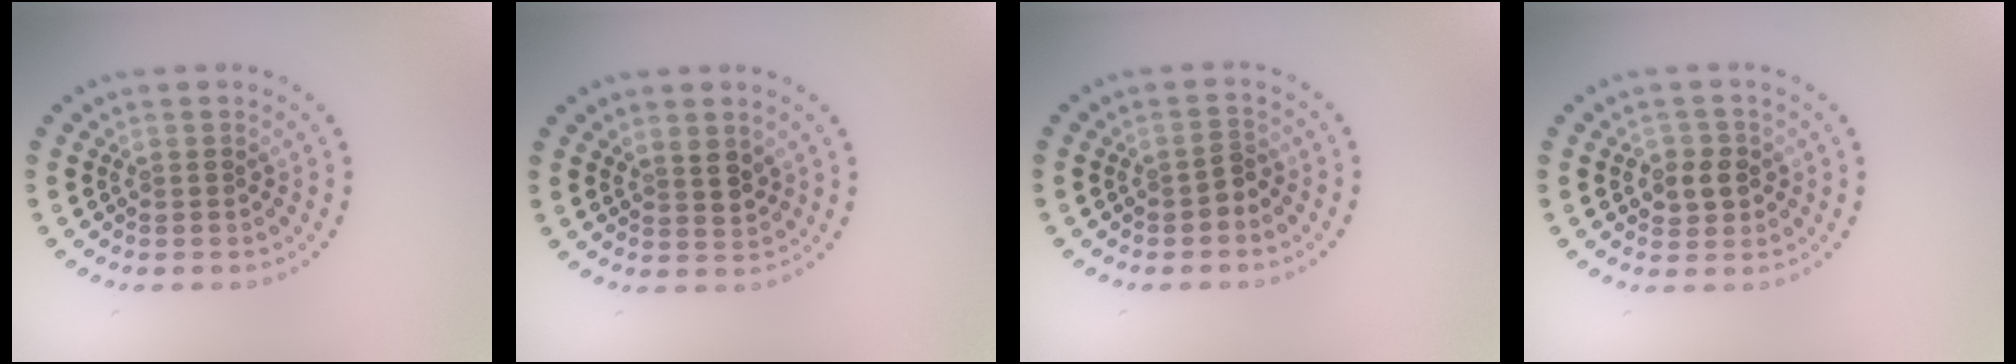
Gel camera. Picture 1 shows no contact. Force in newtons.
{"total": 1.9, "press": 1.7, "slide": 0.9}
{"total": 1.3, "press": 1.2, "slide": 0.6}
{"total": 2.4, "press": 2.3, "slide": 0.7}